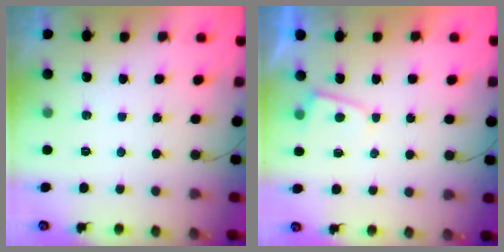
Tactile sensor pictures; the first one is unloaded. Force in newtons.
{"total": 2.3, "press": 2.3, "slide": 0.3}